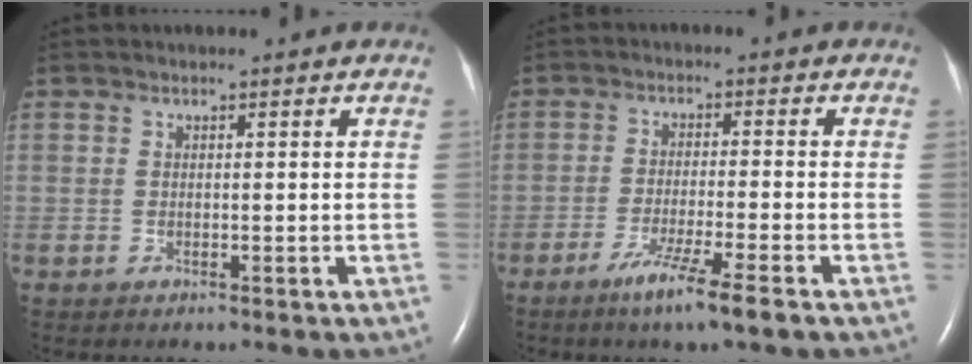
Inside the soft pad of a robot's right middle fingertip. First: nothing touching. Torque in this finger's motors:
{"motor_torque": [0.74, -0.68, 0.11, 0.05]}